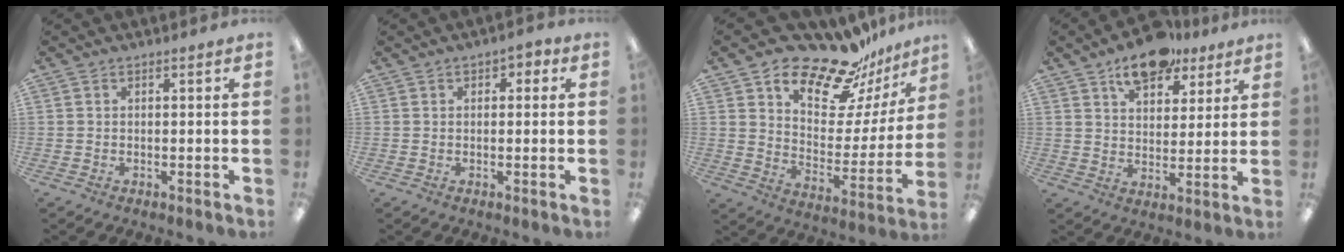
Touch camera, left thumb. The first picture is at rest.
{"total": 1.9, "force": [0.5, 1.3, 1.3], "torque": [-0.019, 0.003, 0.007]}
{"total": 18.5, "force": [16.2, 6.1, 6.5], "torque": [-0.115, -0.129, 0.282]}
{"total": 11.9, "force": [8.6, 6.1, 5.4], "torque": [-0.067, -0.045, 0.152]}